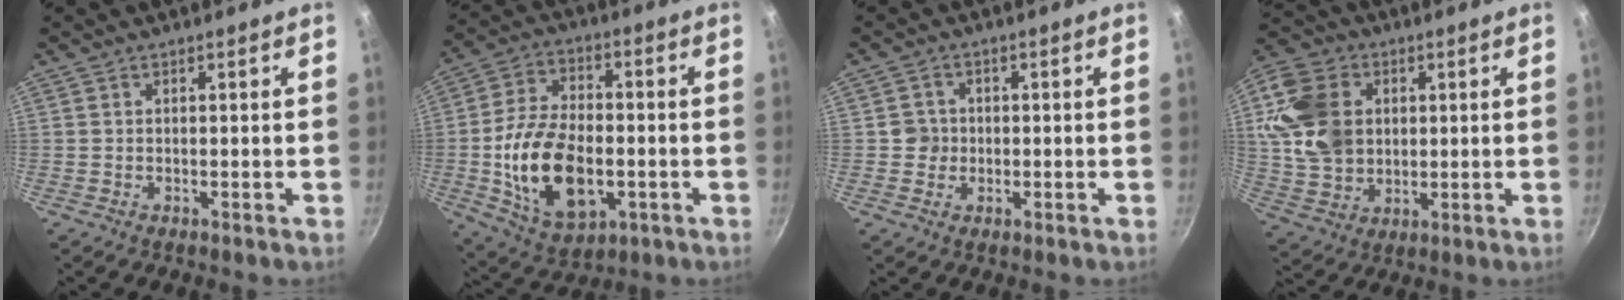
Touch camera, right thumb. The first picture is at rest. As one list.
[{"total": 18.1, "force": [-3.2, 10.8, 14.2], "torque": [-0.247, 0.016, -0.046]}, {"total": 3.0, "force": [-0.2, 3.0, 0.6], "torque": [0.009, 0.007, -0.007]}, {"total": 15.4, "force": [2.9, 12.1, 9.1], "torque": [-0.152, -0.002, 0.057]}]